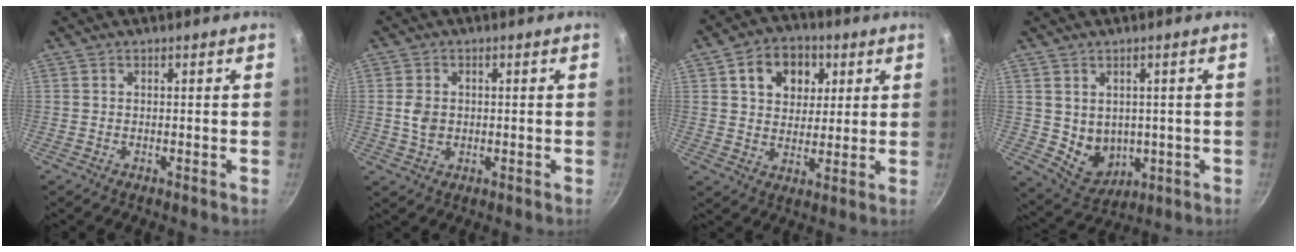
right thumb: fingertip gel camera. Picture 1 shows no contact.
{"total": 4.0, "force": [0.1, 3.2, 2.5], "torque": [-0.039, 0.002, 0.003]}
{"total": 11.3, "force": [4.1, 8.7, 5.9], "torque": [-0.060, -0.005, 0.060]}
{"total": 7.7, "force": [0.3, 6.3, 4.3], "torque": [-0.048, -0.014, 0.029]}